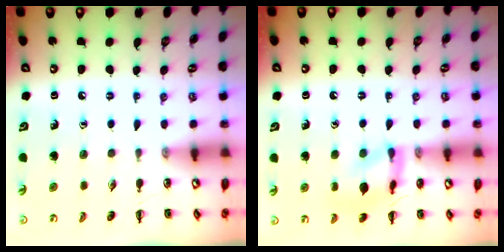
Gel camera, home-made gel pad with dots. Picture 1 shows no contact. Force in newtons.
{"total": 12.1, "press": 12.0, "slide": 1.0}